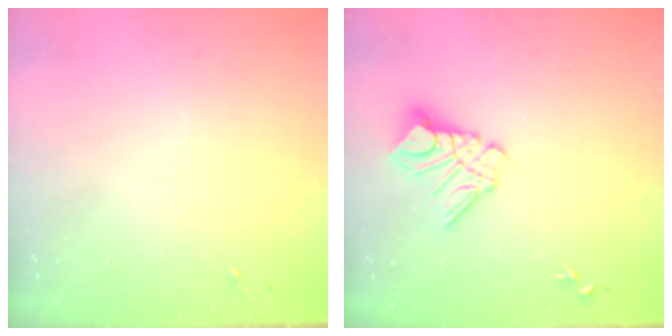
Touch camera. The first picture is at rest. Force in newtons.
{"total": 11.6, "press": 11.6, "slide": 1.2}